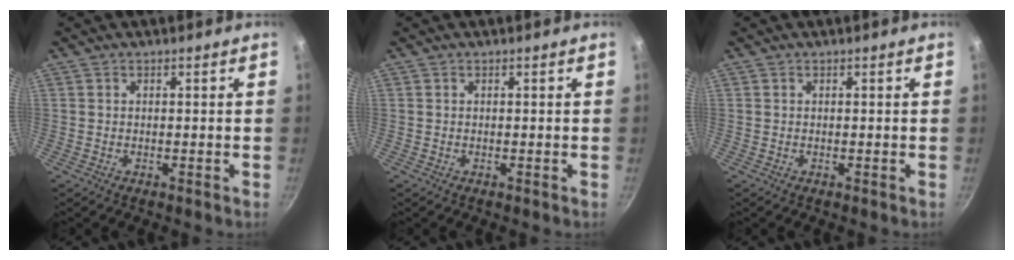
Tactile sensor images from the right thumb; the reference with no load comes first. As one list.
[{"total": 0.0}, {"total": 0.0}]